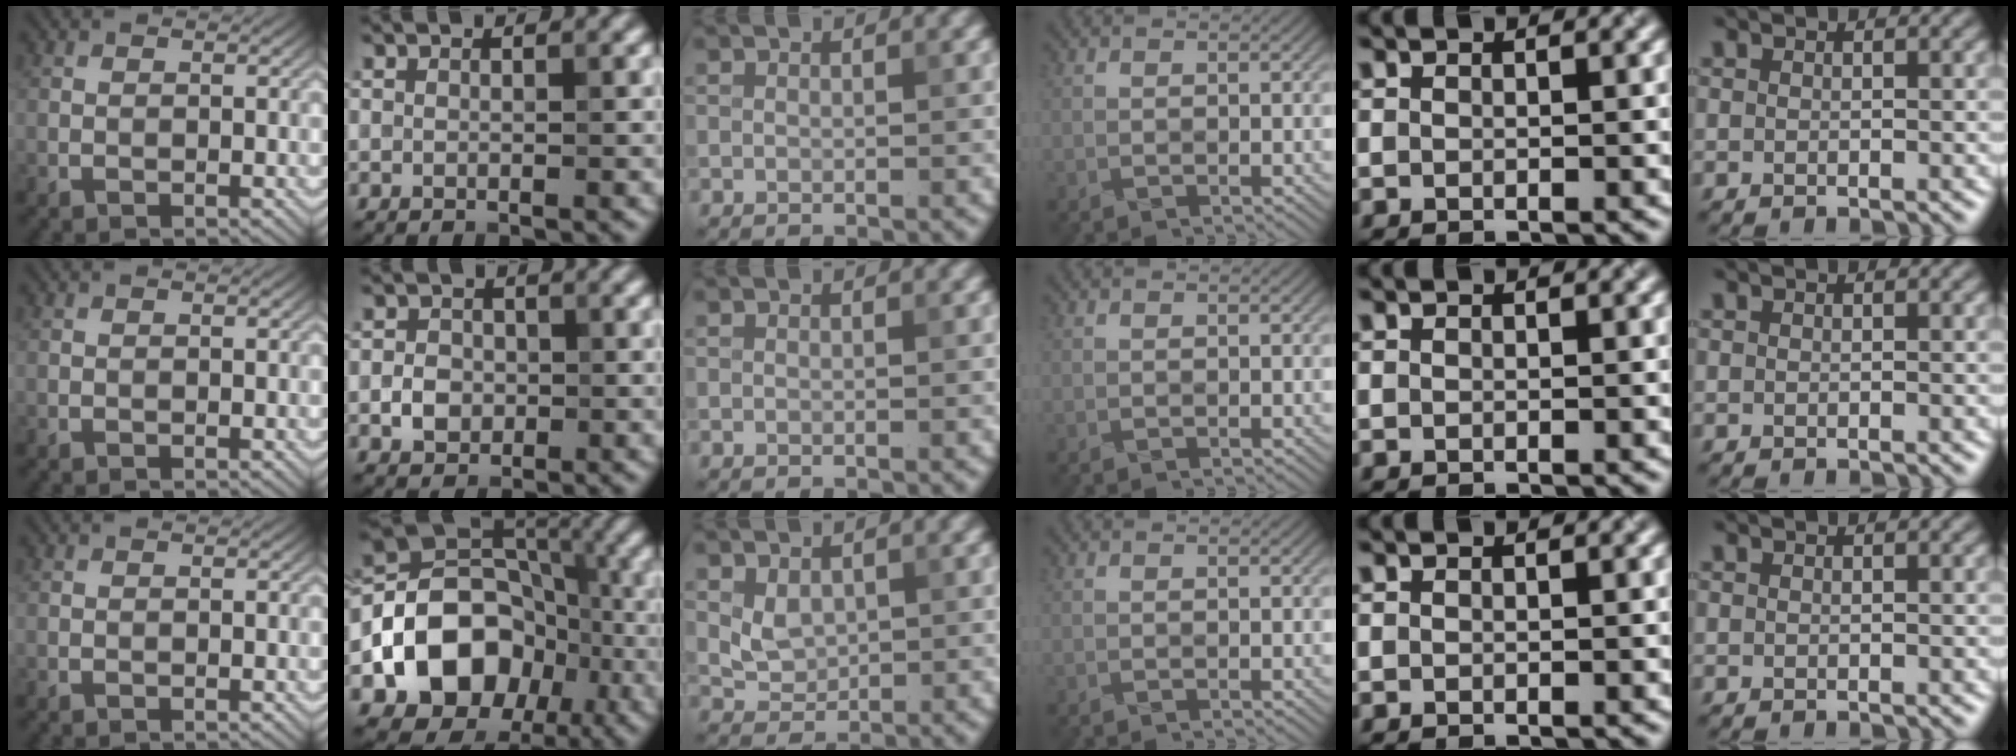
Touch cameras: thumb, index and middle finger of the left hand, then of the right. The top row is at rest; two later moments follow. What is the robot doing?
{"motion": "fold", "object": "envelope"}